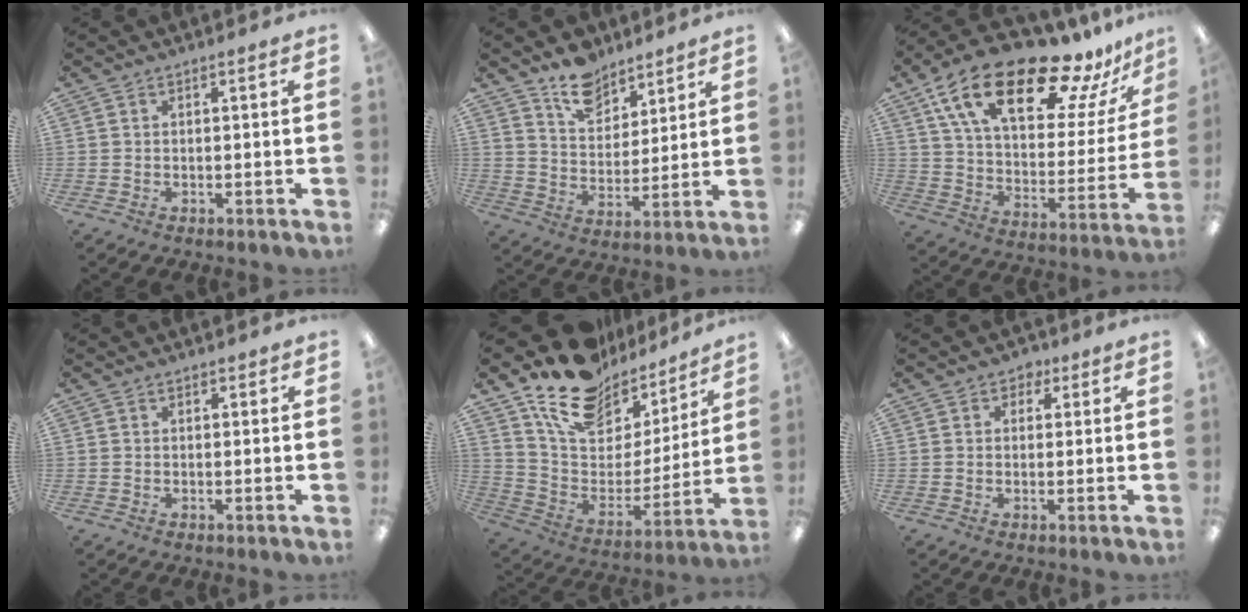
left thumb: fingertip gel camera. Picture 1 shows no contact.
{"total": 10.5, "force": [8.5, 5.6, 2.6], "torque": [-0.037, -0.057, 0.157]}
{"total": 25.9, "force": [17.7, 9.6, 16.2], "torque": [-0.267, -0.102, 0.296]}
{"total": 0.7, "force": [0.5, 0.5, 0.1], "torque": [0.006, 0.000, 0.006]}
{"total": 19.0, "force": [14.2, 10.0, 7.6], "torque": [-0.152, -0.088, 0.254]}
{"total": 2.5, "force": [1.1, 2.1, 0.7], "torque": [0.001, 0.002, 0.016]}